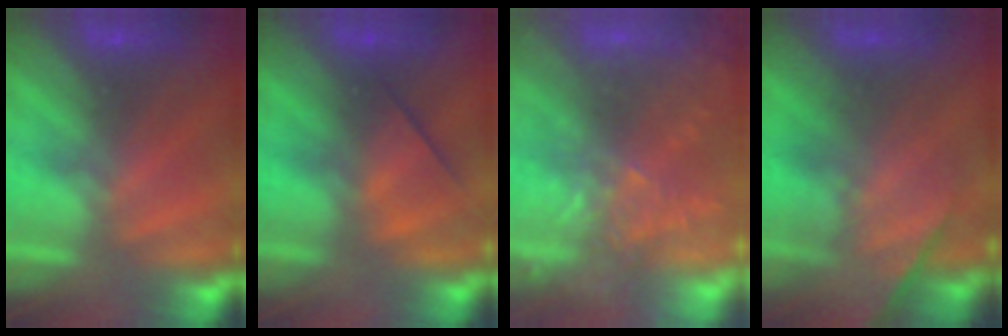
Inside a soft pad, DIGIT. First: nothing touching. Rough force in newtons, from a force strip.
{"total": 2.6}
{"total": 8.2}
{"total": 9.4}